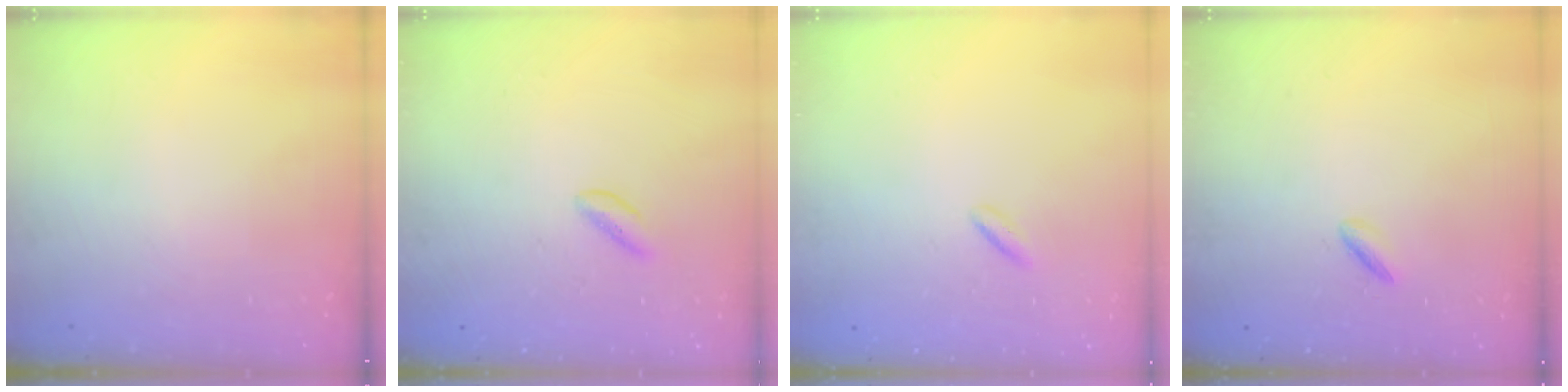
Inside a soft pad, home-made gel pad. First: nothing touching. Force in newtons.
{"total": 0.0}
{"total": 1.3, "press": 1.1, "slide": 0.6}
{"total": 2.1, "press": 2.0, "slide": 0.7}